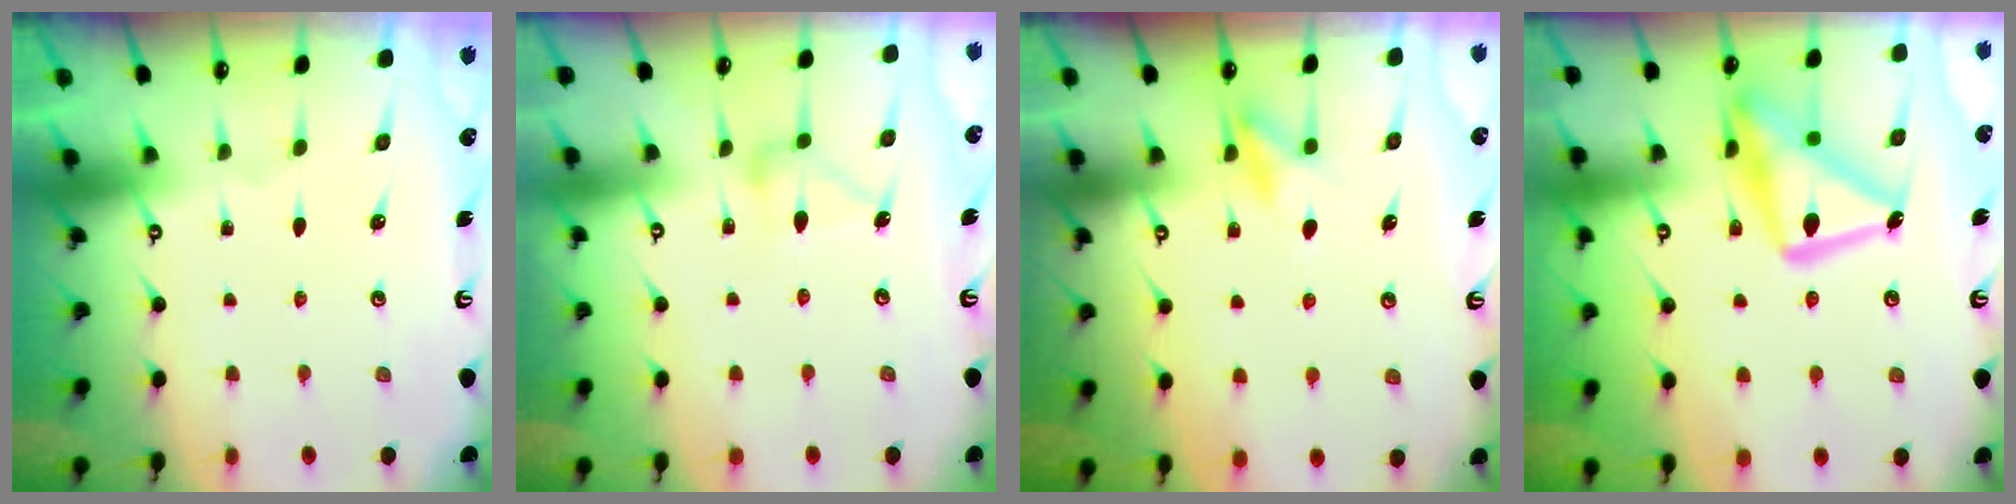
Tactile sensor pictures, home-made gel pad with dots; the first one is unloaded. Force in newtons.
{"total": 12.0, "press": 12.0, "slide": 0.5}
{"total": 8.4, "press": 8.2, "slide": 1.4}
{"total": 19.3, "press": 19.2, "slide": 1.6}